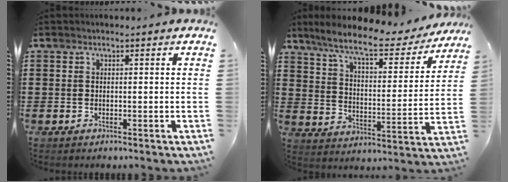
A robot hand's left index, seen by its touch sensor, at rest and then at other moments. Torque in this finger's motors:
{"motor_torque": [2.14, 0.00, 0.48, 0.21]}